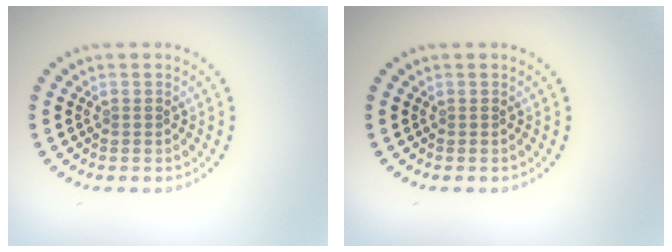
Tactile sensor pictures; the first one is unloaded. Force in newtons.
{"total": 0.0}